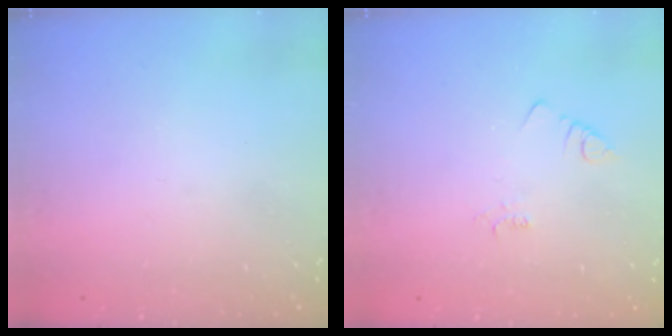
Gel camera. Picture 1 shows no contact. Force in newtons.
{"total": 1.9, "press": 1.9, "slide": 0.3}